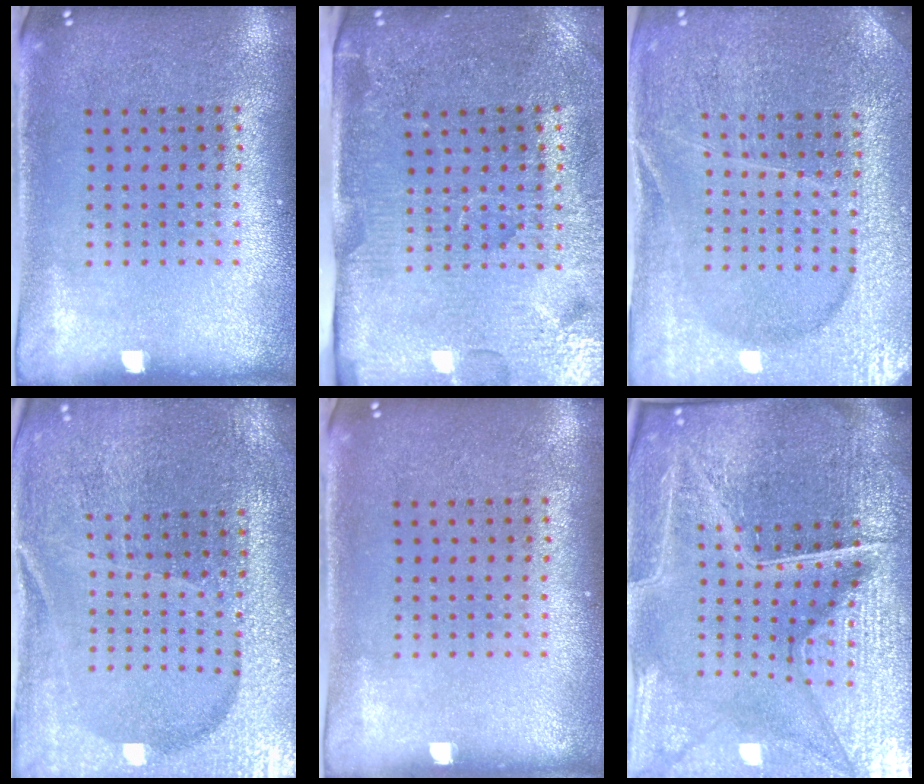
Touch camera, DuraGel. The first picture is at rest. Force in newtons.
{"total": 4.4, "press": 3.9, "slide": 2.2}
{"total": 4.2, "press": 4.0, "slide": 1.2}
{"total": 3.7, "press": 3.7, "slide": 0.8}
{"total": 0.0}
{"total": 6.9, "press": 6.1, "slide": 3.2}